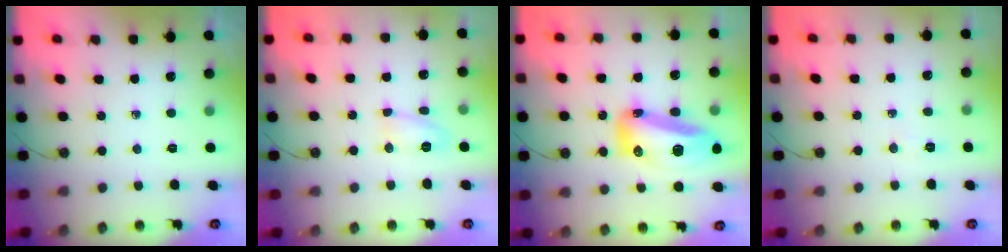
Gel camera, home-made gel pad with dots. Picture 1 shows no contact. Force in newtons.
{"total": 8.3, "press": 7.0, "slide": 4.4}
{"total": 19.9, "press": 18.4, "slide": 7.7}
{"total": 4.0, "press": 3.9, "slide": 0.7}